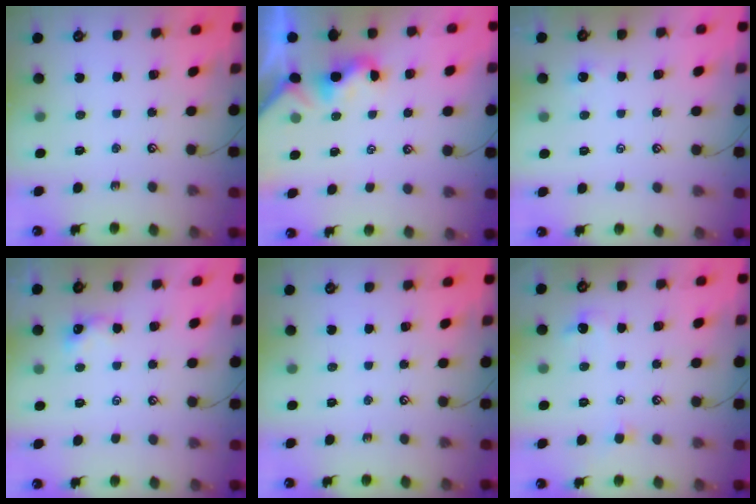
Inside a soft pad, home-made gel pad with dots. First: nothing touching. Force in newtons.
{"total": 1.9, "press": 1.8, "slide": 0.6}
{"total": 1.5, "press": 1.4, "slide": 0.4}
{"total": 1.0, "press": 0.9, "slide": 0.4}
{"total": 0.0}
{"total": 0.9, "press": 0.7, "slide": 0.6}